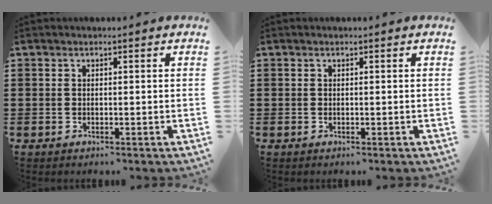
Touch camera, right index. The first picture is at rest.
{"total": 0.0}